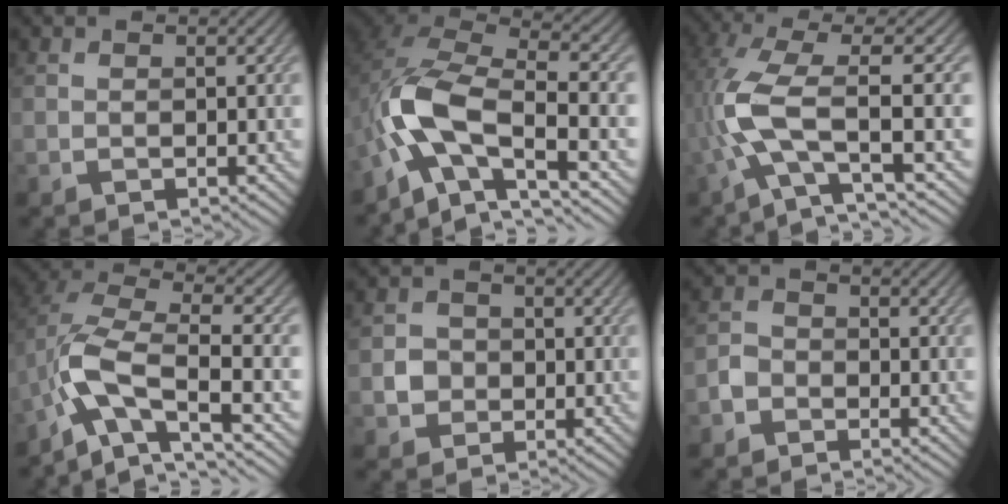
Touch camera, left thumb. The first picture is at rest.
{"total": 12.6, "force": [-4.8, 5.7, 10.2], "torque": [-0.205, -0.014, -0.100]}
{"total": 9.5, "force": [-1.5, 2.3, 9.1], "torque": [-0.188, 0.018, -0.046]}
{"total": 11.0, "force": [-4.4, 4.2, 9.1], "torque": [-0.188, -0.009, -0.089]}
{"total": 3.1, "force": [-0.4, 2.9, 0.9], "torque": [-0.016, -0.004, -0.017]}
{"total": 2.5, "force": [-1.5, 1.8, 0.7], "torque": [-0.013, 0.003, -0.040]}